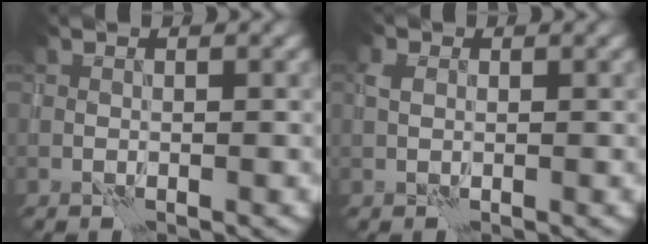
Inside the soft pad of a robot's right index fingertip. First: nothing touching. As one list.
[{"total": 1.4, "force": [0.3, 1.2, 0.7], "torque": [-0.012, 0.003, 0.002]}]